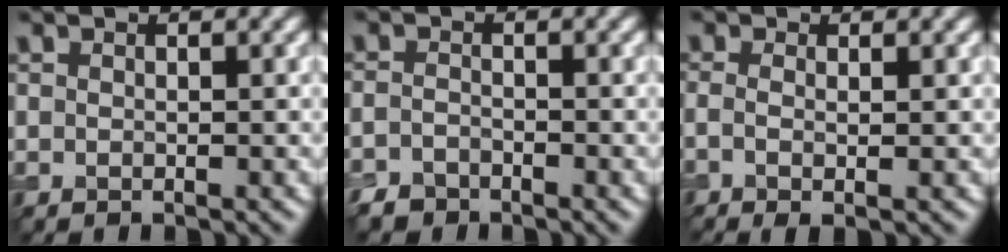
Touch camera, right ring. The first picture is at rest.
{"total": 2.0, "force": [-1.8, 0.7, 0.4], "torque": [-0.006, -0.002, -0.040]}
{"total": 2.6, "force": [-0.2, 1.0, 2.4], "torque": [-0.039, -0.004, -0.008]}